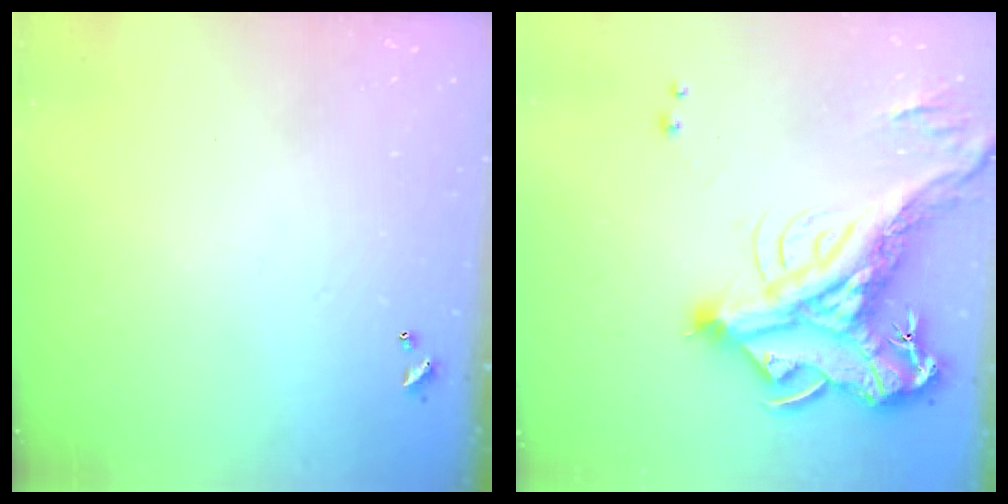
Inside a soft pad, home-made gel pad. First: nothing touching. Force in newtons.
{"total": 12.9, "press": 12.6, "slide": 3.0}